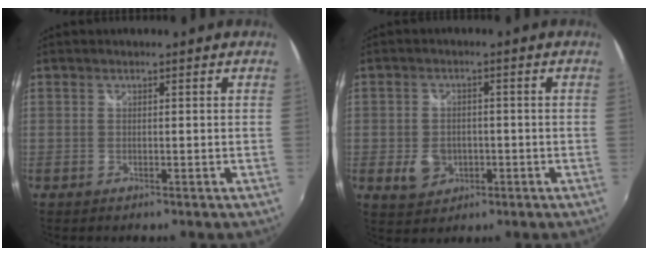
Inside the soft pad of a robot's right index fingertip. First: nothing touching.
{"total": 5.8, "force": [-1.6, 4.6, 3.0], "torque": [-0.068, 0.000, -0.021]}